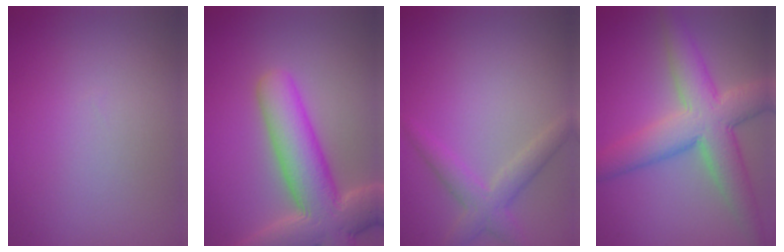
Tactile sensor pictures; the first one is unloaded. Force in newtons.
{"total": 9.8, "press": 9.7, "slide": 0.9}
{"total": 2.8, "press": 2.8, "slide": 0.1}
{"total": 7.8, "press": 7.8, "slide": 0.3}